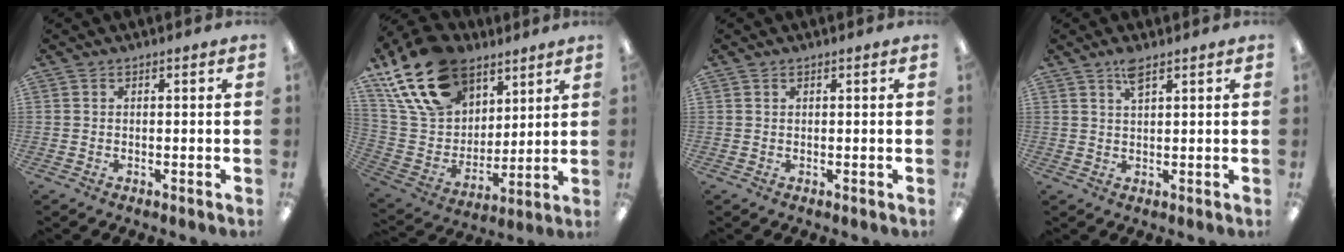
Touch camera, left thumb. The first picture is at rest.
{"total": 22.5, "force": [13.8, 14.0, 10.8], "torque": [-0.225, -0.061, 0.259]}
{"total": 0.7, "force": [0.4, 0.3, 0.4], "torque": [-0.010, 0.003, 0.006]}
{"total": 3.4, "force": [2.4, 0.9, 2.2], "torque": [-0.042, 0.000, 0.041]}